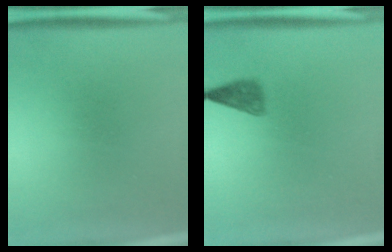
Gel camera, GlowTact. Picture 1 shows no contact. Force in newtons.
{"total": 2.1}